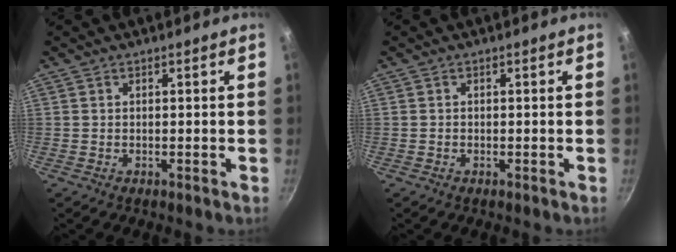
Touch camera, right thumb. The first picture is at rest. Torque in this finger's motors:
{"motor_torque": [-0.75, 0.01, 0.07, -0.46, 0.06]}